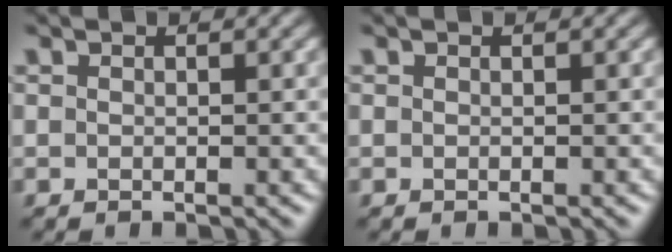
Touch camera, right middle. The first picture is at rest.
{"total": 0.0}